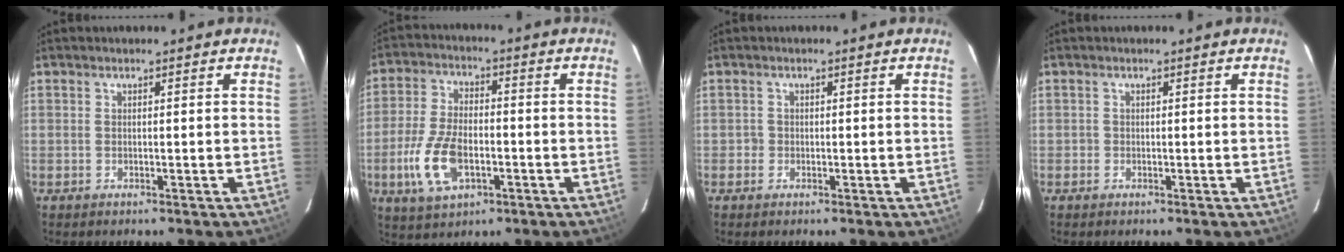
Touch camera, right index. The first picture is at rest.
{"total": 11.7, "force": [-3.8, 6.3, 9.1], "torque": [-0.202, -0.003, -0.066]}
{"total": 1.1, "force": [-0.4, 1.0, 0.0], "torque": [0.002, 0.002, -0.007]}
{"total": 0.7, "force": [-0.3, 0.6, 0.0], "torque": [0.002, 0.000, -0.005]}